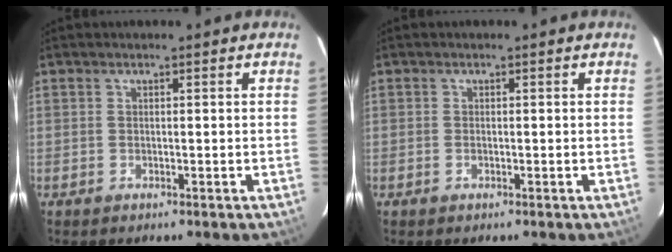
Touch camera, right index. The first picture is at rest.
{"total": 0.6, "force": [-0.2, 0.4, 0.5], "torque": [-0.010, 0.000, -0.005]}